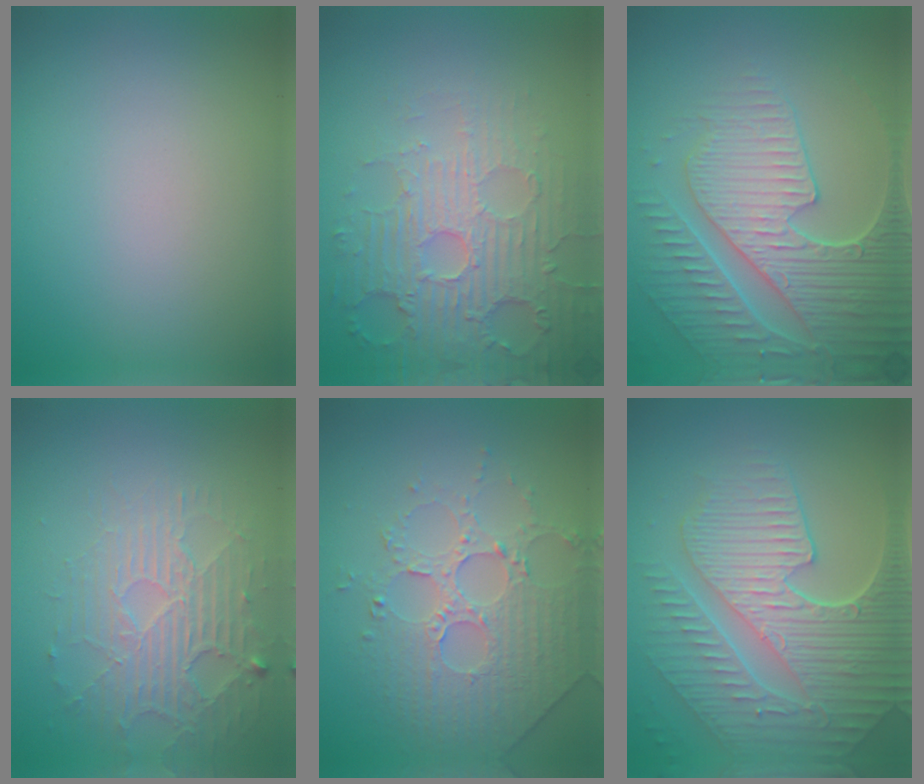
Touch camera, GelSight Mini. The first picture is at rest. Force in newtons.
{"total": 4.5, "press": 4.4, "slide": 0.6}
{"total": 7.8, "press": 6.0, "slide": 5.0}
{"total": 3.8, "press": 3.5, "slide": 1.6}
{"total": 4.7, "press": 3.9, "slide": 2.6}
{"total": 9.4, "press": 6.4, "slide": 6.9}